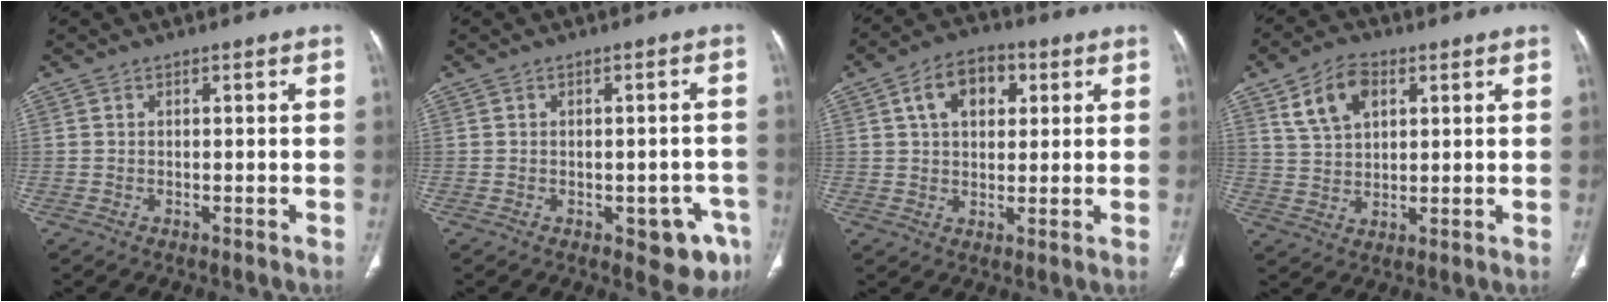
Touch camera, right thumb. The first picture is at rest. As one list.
[{"total": 7.1, "force": [-3.2, 3.7, 5.1], "torque": [-0.031, 0.014, -0.031]}, {"total": 9.7, "force": [3.3, 6.3, 6.6], "torque": [-0.083, 0.005, 0.048]}, {"total": 8.5, "force": [3.8, 5.3, 5.4], "torque": [-0.084, -0.005, 0.074]}]